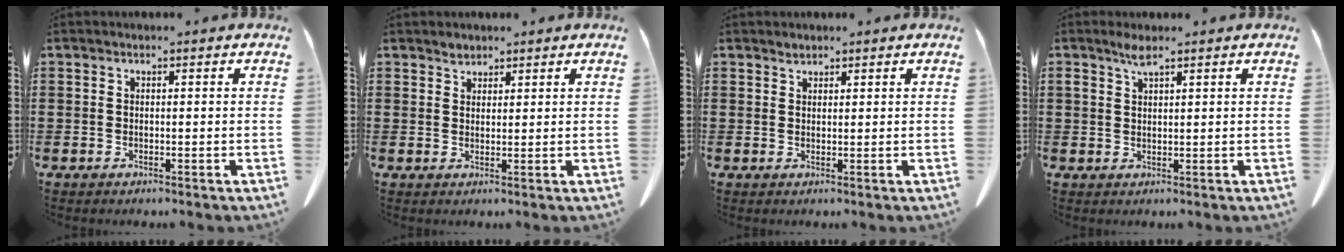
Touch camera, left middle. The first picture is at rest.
{"total": 1.5, "force": [1.3, 0.6, 0.1], "torque": [-0.005, 0.001, 0.026]}
{"total": 1.0, "force": [0.9, 0.4, 0.1], "torque": [-0.005, 0.000, 0.019]}
{"total": 2.3, "force": [1.6, 0.5, 1.6], "torque": [-0.034, 0.003, 0.029]}